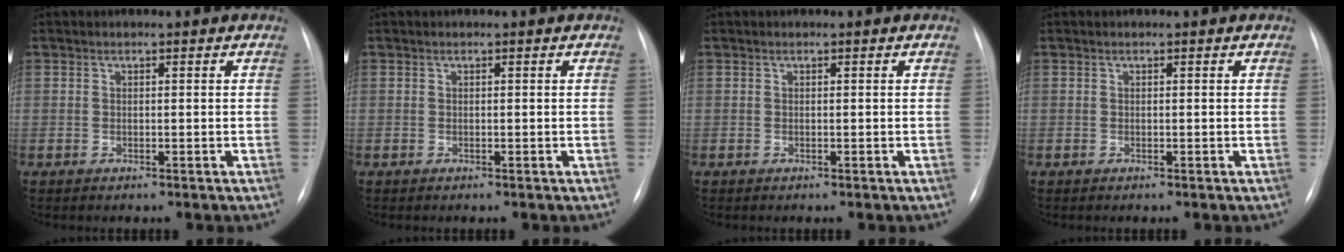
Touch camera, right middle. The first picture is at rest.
{"total": 0.0}
{"total": 0.0}
{"total": 0.0}